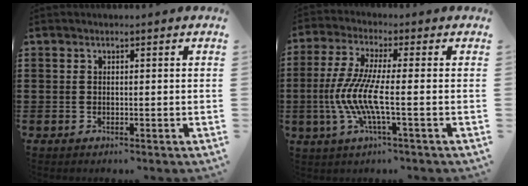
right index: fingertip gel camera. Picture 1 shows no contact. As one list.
[{"total": 8.6, "force": [-2.0, 1.1, 8.3], "torque": [-0.200, -0.025, -0.052]}]